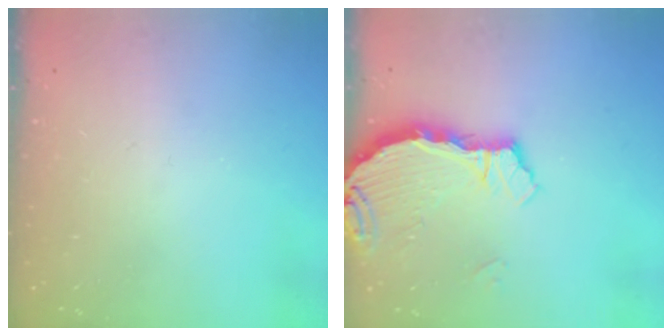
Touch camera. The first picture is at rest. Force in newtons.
{"total": 3.8, "press": 3.8, "slide": 0.4}